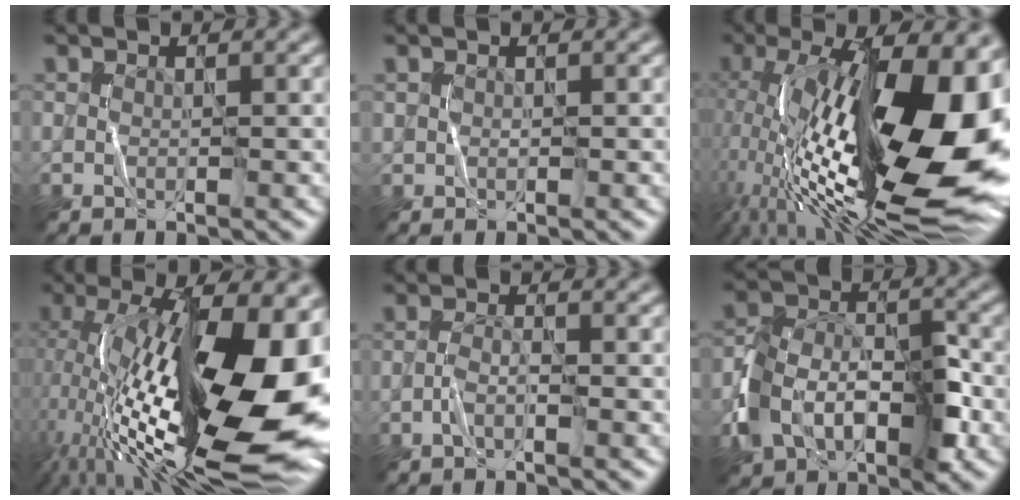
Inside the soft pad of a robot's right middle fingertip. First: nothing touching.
{"total": 0.7, "force": [0.2, 0.1, -0.7], "torque": [0.014, 0.004, 0.004]}
{"total": 19.5, "force": [1.5, 7.7, 17.8], "torque": [-0.293, 0.014, 0.028]}
{"total": 18.8, "force": [-0.2, 7.4, 17.2], "torque": [-0.289, 0.006, -0.001]}
{"total": 0.8, "force": [-0.6, 0.2, 0.5], "torque": [-0.011, 0.007, -0.016]}
{"total": 6.5, "force": [-2.5, 4.5, 4.1], "torque": [-0.073, 0.006, -0.048]}